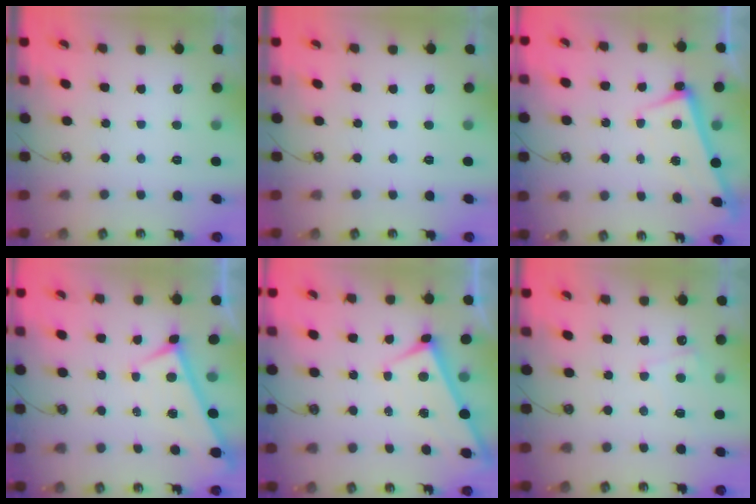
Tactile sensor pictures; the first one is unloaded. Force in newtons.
{"total": 0.0}
{"total": 2.7, "press": 2.7, "slide": 0.4}
{"total": 0.0}
{"total": 1.9, "press": 1.9, "slide": 0.2}
{"total": 3.2, "press": 3.1, "slide": 0.8}